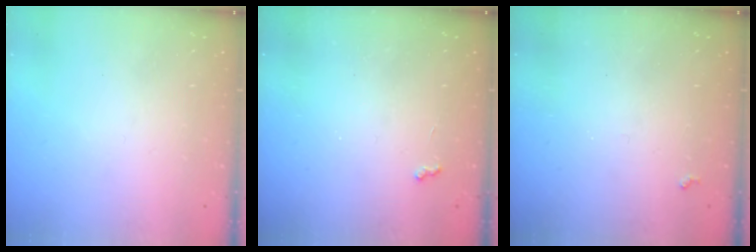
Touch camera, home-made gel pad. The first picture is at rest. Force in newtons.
{"total": 2.6, "press": 2.6, "slide": 0.4}
{"total": 3.0, "press": 3.0, "slide": 0.5}